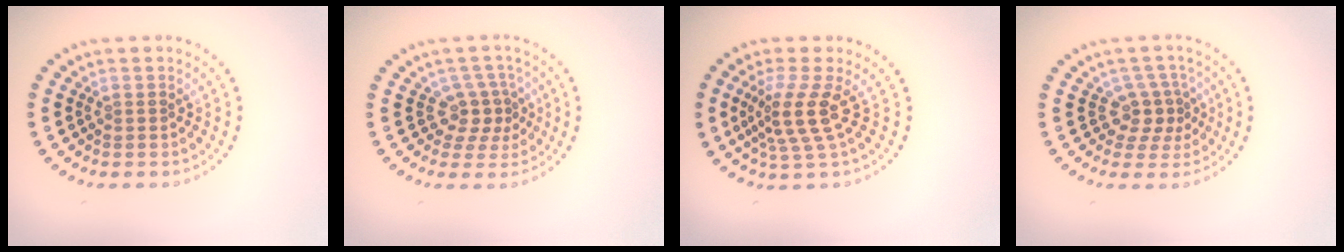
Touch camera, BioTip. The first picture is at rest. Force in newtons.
{"total": 2.8, "press": 2.0, "slide": 1.9}
{"total": 3.7, "press": 2.7, "slide": 2.6}
{"total": 2.8, "press": 2.0, "slide": 1.9}